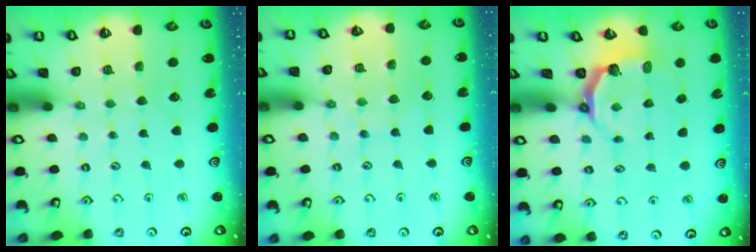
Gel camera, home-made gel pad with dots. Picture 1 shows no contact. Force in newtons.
{"total": 7.1, "press": 7.1, "slide": 0.5}
{"total": 4.8, "press": 3.3, "slide": 3.4}